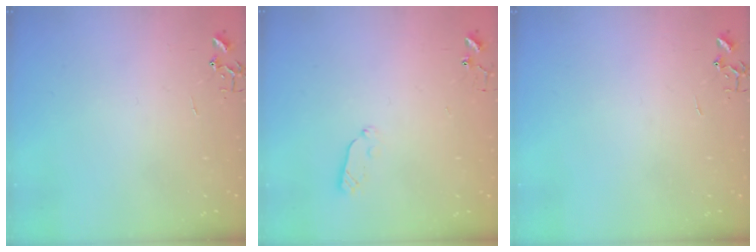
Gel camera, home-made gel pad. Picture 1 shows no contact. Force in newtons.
{"total": 4.5, "press": 4.5, "slide": 0.4}
{"total": 0.0}